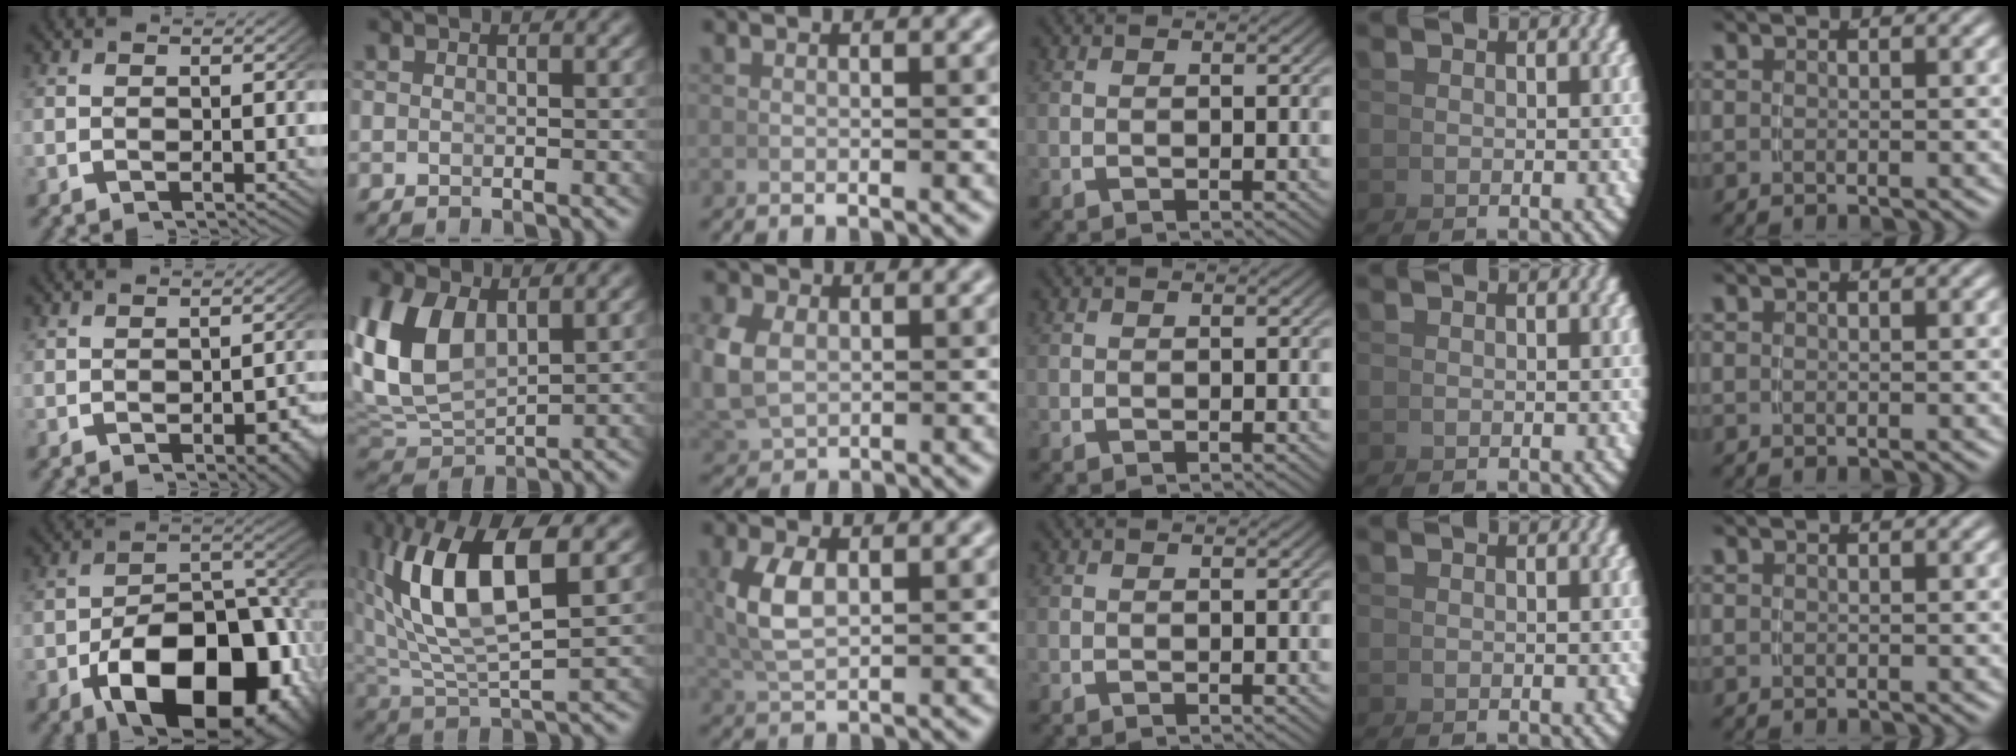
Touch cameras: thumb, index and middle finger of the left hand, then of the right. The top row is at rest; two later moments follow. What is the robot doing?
{"motion": "lift_and_place", "object": "bowl"}